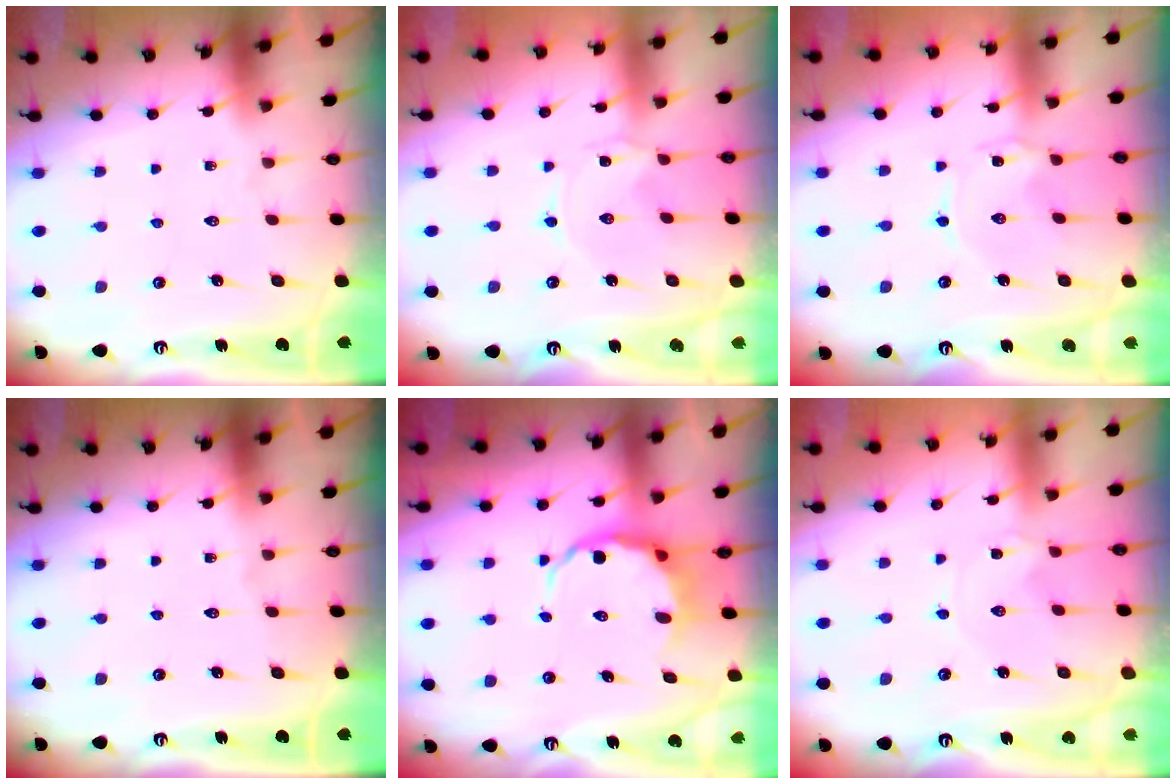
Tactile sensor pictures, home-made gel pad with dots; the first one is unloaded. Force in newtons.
{"total": 0.0}
{"total": 1.0, "press": 1.0, "slide": 0.1}
{"total": 0.0}
{"total": 5.0, "press": 4.5, "slide": 2.2}
{"total": 0.0}